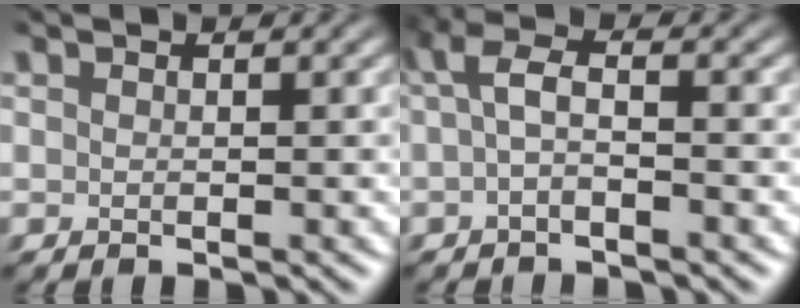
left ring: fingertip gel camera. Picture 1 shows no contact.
{"total": 2.6, "force": [-0.2, 0.8, 2.5], "torque": [-0.051, 0.007, -0.008]}